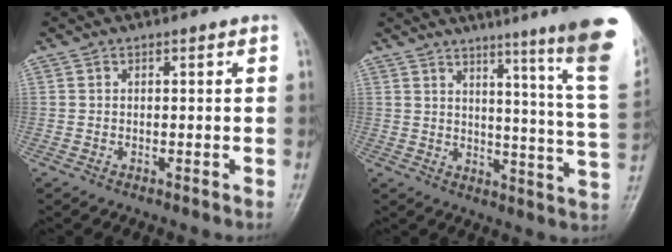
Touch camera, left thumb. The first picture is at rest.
{"total": 20.9, "force": [13.8, -0.3, 15.7], "torque": [-0.189, -0.100, 0.165]}